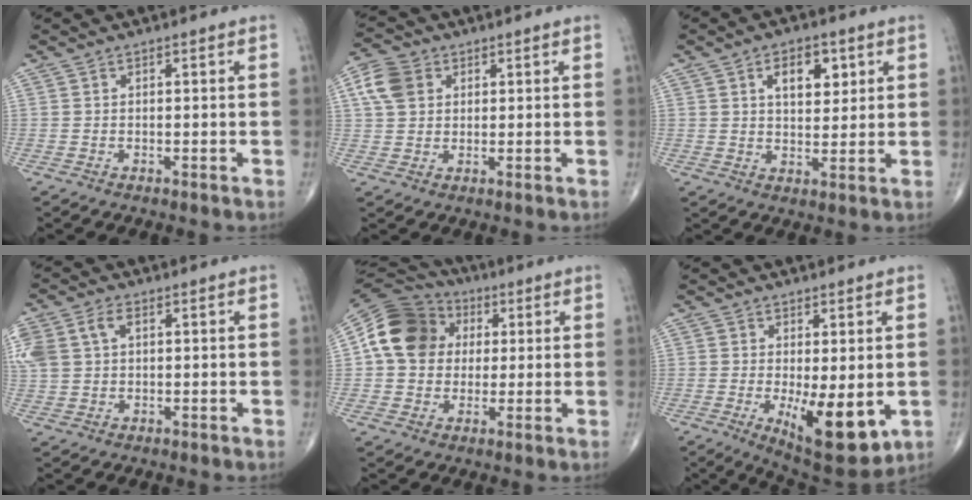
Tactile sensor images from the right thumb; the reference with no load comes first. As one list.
[{"total": 6.8, "force": [2.2, 5.2, 3.8], "torque": [-0.067, 0.006, 0.037]}, {"total": 7.6, "force": [3.0, 4.3, 5.5], "torque": [-0.058, -0.013, 0.045]}, {"total": 11.5, "force": [3.4, 8.0, 7.5], "torque": [-0.211, 0.024, 0.069]}, {"total": 15.4, "force": [2.7, 12.6, 8.4], "torque": [-0.143, 0.021, 0.038]}, {"total": 11.3, "force": [-2.2, 4.2, 10.3], "torque": [-0.141, -0.028, -0.019]}]